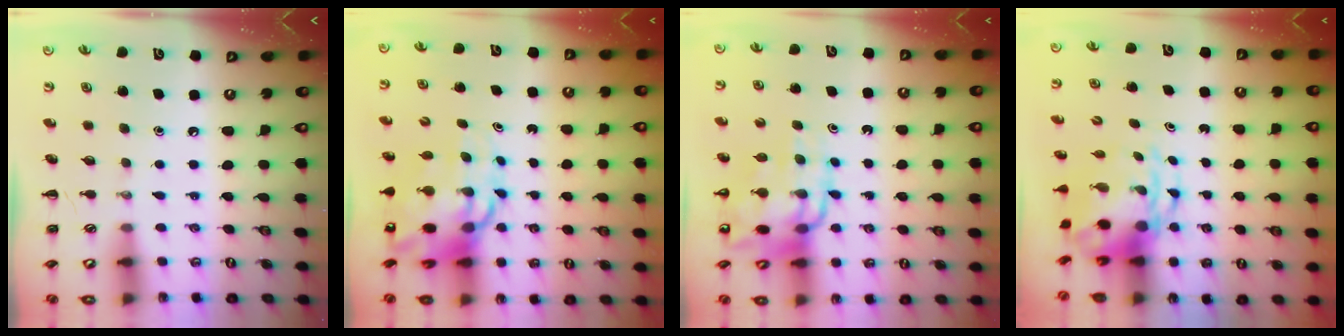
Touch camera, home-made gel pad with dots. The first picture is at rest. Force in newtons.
{"total": 13.6, "press": 13.0, "slide": 3.7}
{"total": 13.2, "press": 12.7, "slide": 3.6}
{"total": 5.7, "press": 5.5, "slide": 1.5}